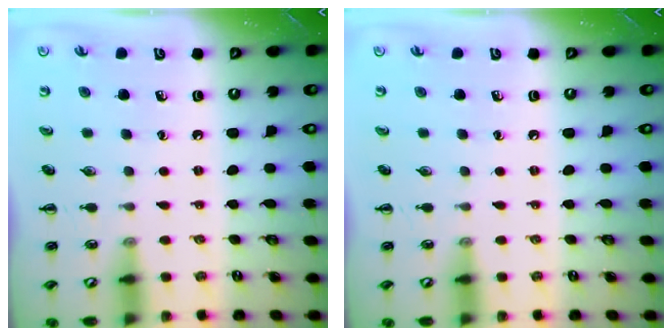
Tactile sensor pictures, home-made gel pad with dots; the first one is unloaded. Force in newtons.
{"total": 0.0}